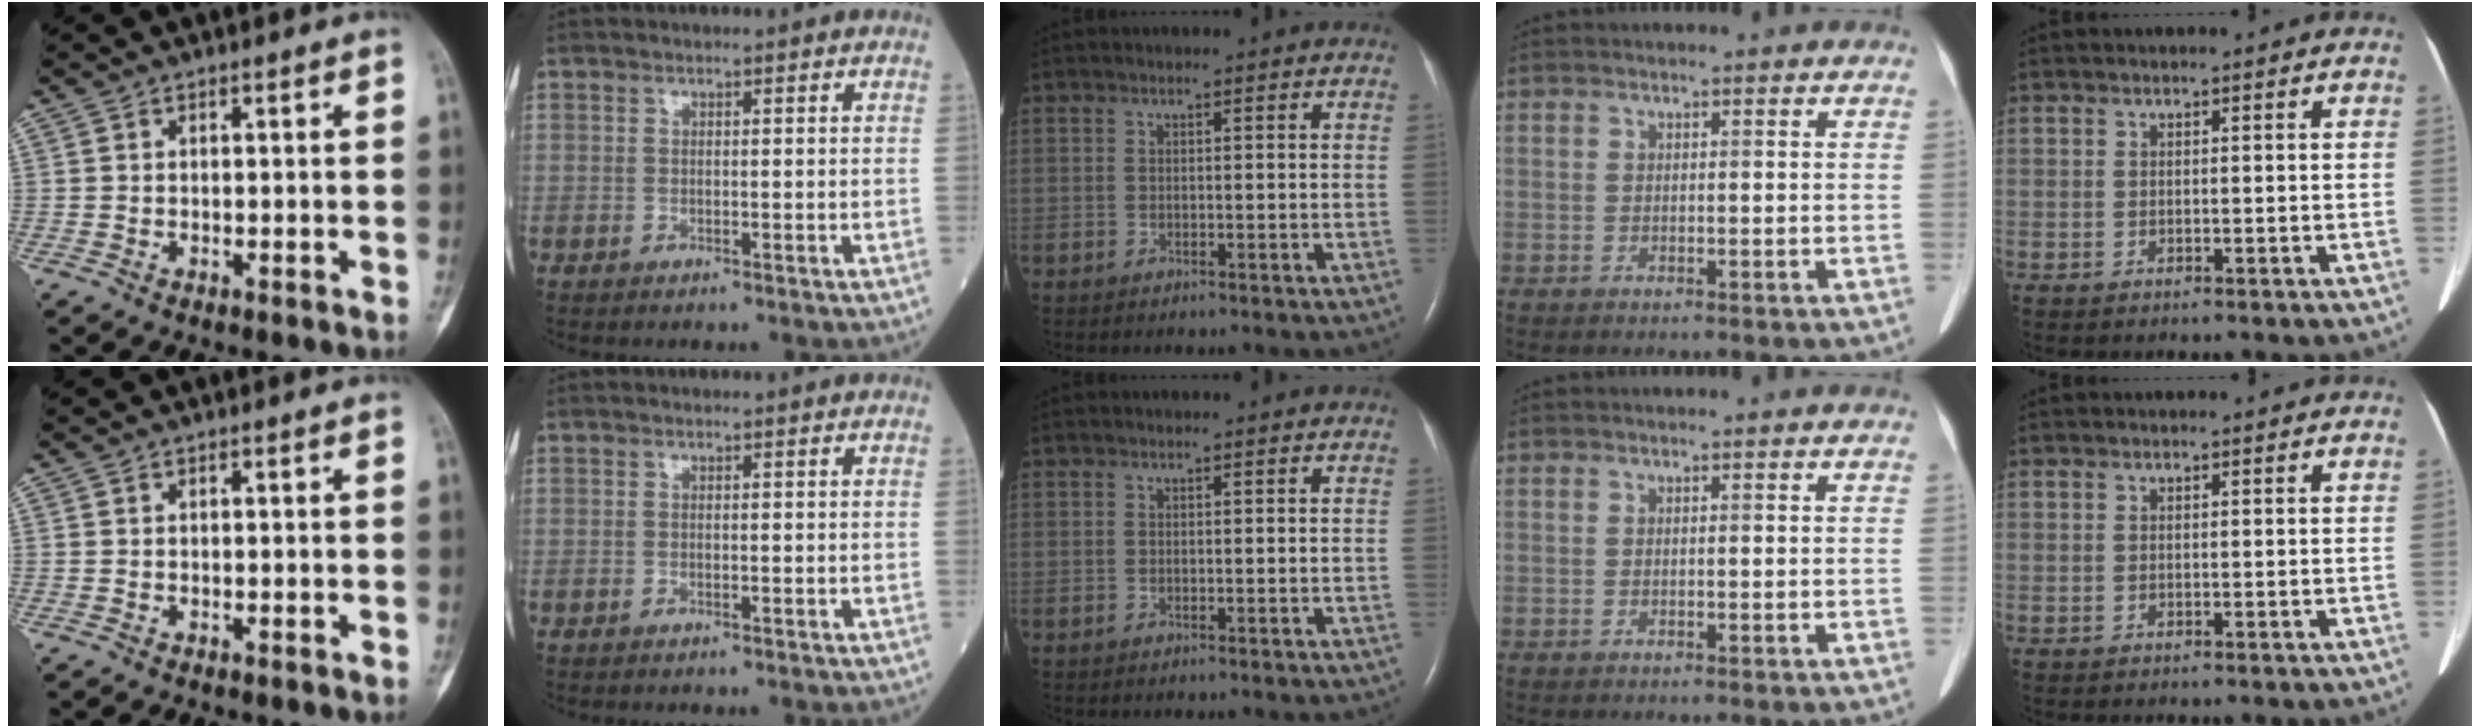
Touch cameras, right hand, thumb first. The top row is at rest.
{}